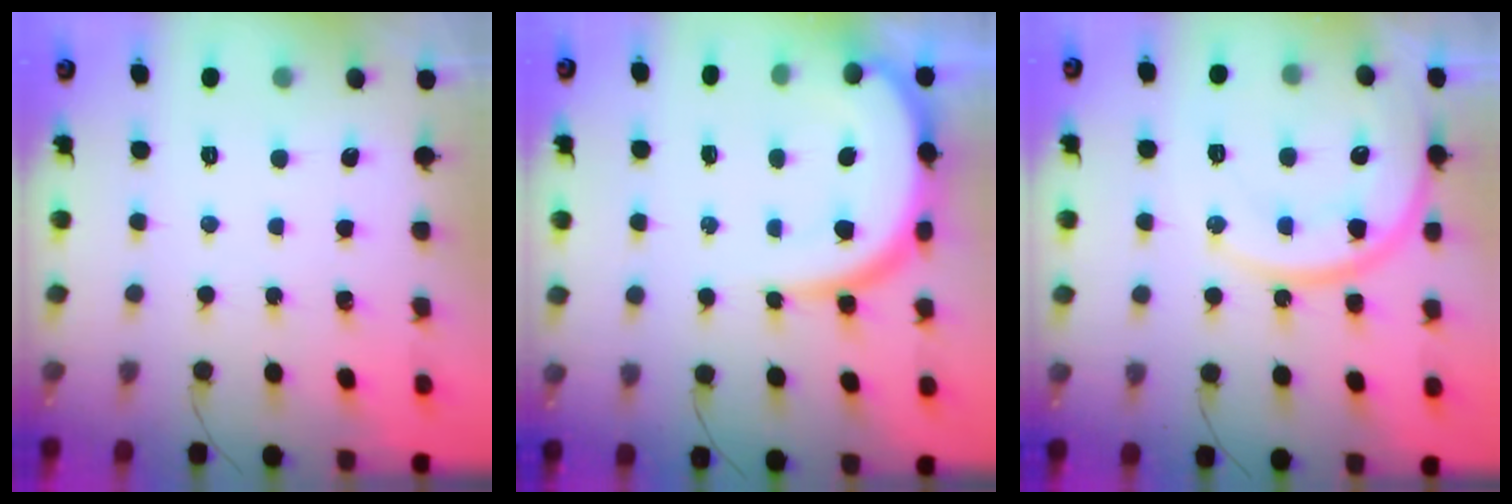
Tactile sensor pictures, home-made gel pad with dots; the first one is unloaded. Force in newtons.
{"total": 11.1, "press": 11.0, "slide": 1.4}
{"total": 15.9, "press": 15.9, "slide": 1.2}